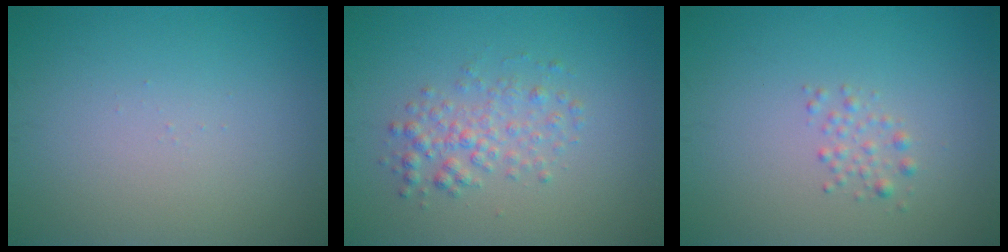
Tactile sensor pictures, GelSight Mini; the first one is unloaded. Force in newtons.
{"total": 2.5, "press": 2.5, "slide": 0.0}
{"total": 1.2, "press": 1.2, "slide": 0.0}